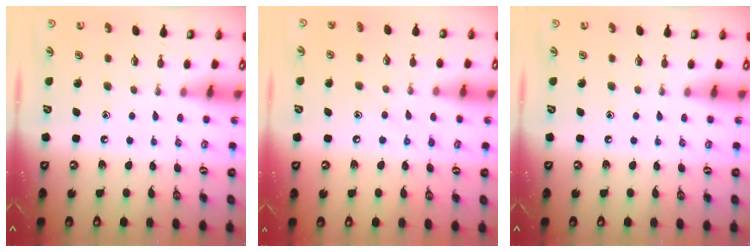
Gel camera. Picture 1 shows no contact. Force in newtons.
{"total": 6.5, "press": 6.5, "slide": 0.3}
{"total": 0.0}